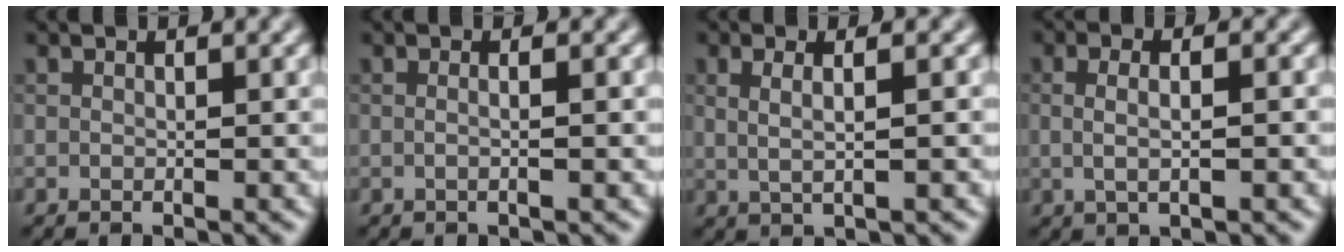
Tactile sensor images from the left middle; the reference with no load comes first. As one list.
[{"total": 2.1, "force": [0.2, 1.0, 1.9], "torque": [0.004, 0.001, -0.017]}, {"total": 3.0, "force": [0.7, 1.3, 2.7], "torque": [-0.029, 0.002, -0.001]}, {"total": 3.5, "force": [0.6, 1.6, 3.1], "torque": [-0.036, 0.008, -0.003]}]